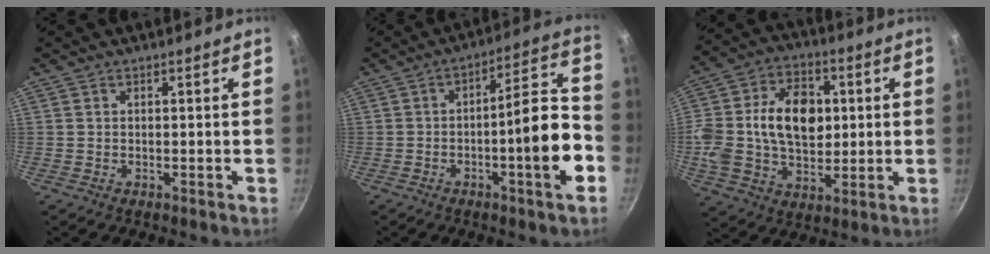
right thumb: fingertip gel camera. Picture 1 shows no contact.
{"total": 13.5, "force": [-4.2, 2.7, 12.5], "torque": [-0.165, 0.046, -0.068]}
{"total": 20.5, "force": [1.9, 14.3, 14.5], "torque": [-0.253, 0.023, 0.027]}